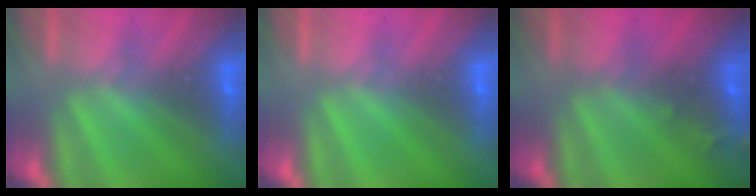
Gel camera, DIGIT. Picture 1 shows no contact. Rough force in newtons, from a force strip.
{"total": 0.0}
{"total": 8.4}